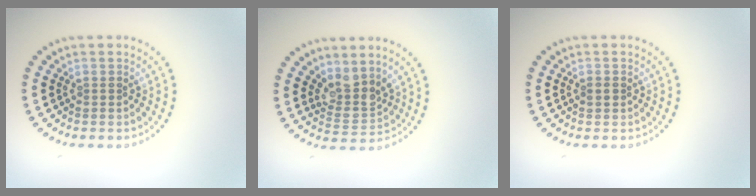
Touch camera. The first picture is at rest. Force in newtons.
{"total": 3.1, "press": 2.3, "slide": 2.1}
{"total": 1.0, "press": 0.9, "slide": 0.2}